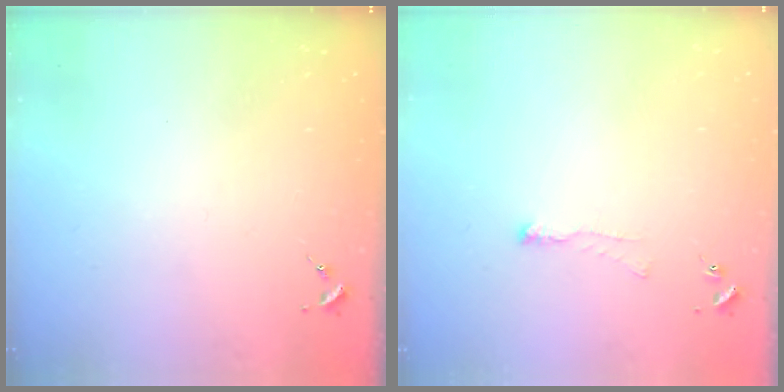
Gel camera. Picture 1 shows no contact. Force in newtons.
{"total": 3.2, "press": 3.2, "slide": 0.5}